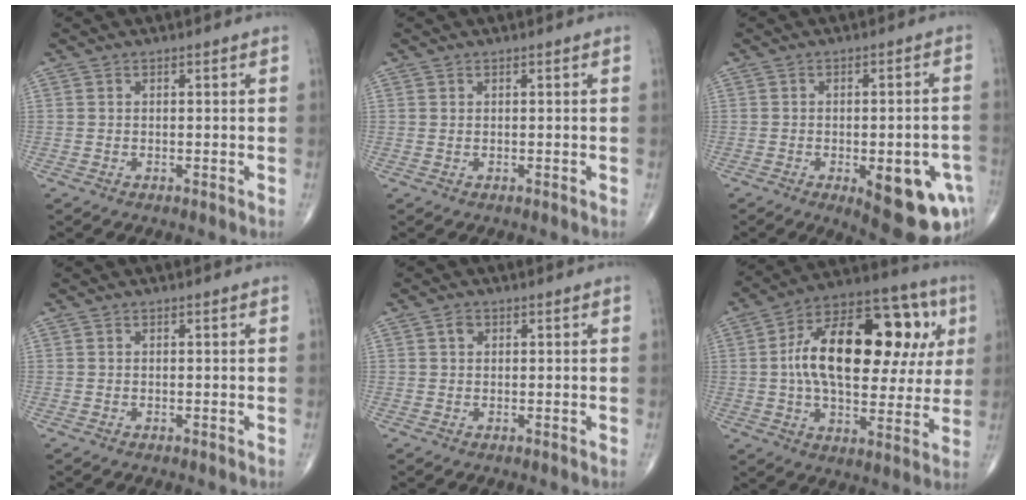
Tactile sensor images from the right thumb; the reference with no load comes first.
{"total": 0.0}
{"total": 15.4, "force": [-5.8, 6.1, 13.0], "torque": [-0.114, 0.019, -0.054]}
{"total": 0.0}
{"total": 1.4, "force": [0.5, 1.0, 0.7], "torque": [-0.008, 0.002, 0.006]}
{"total": 26.4, "force": [5.0, 13.8, 21.9], "torque": [-0.319, 0.023, 0.070]}